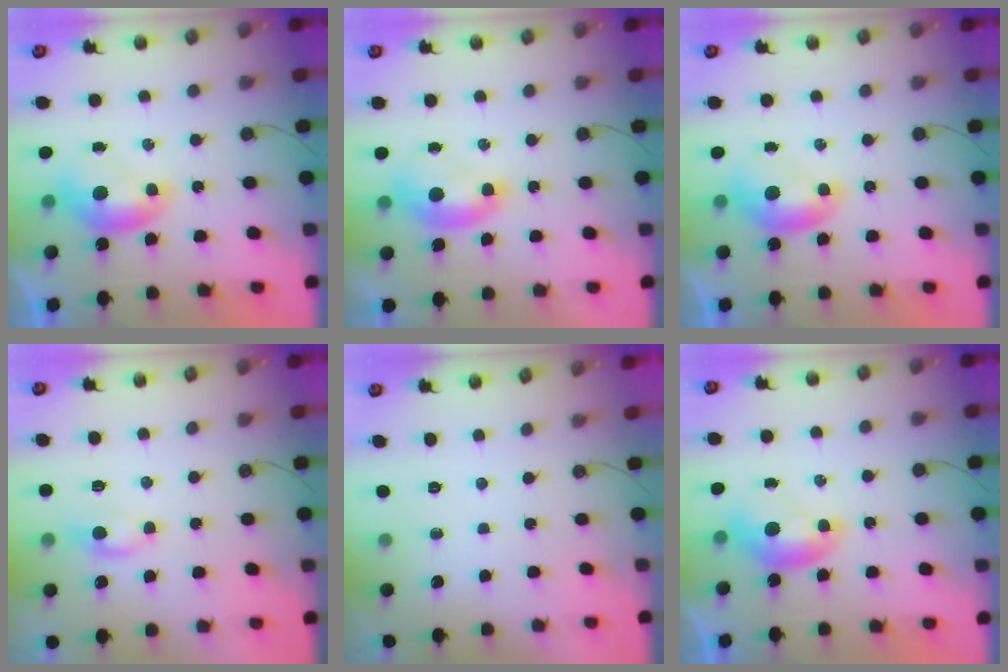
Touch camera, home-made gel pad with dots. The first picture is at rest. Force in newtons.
{"total": 1.5, "press": 1.4, "slide": 0.6}
{"total": 0.0}
{"total": 0.8, "press": 0.6, "slide": 0.5}
{"total": 0.0}
{"total": 0.0}